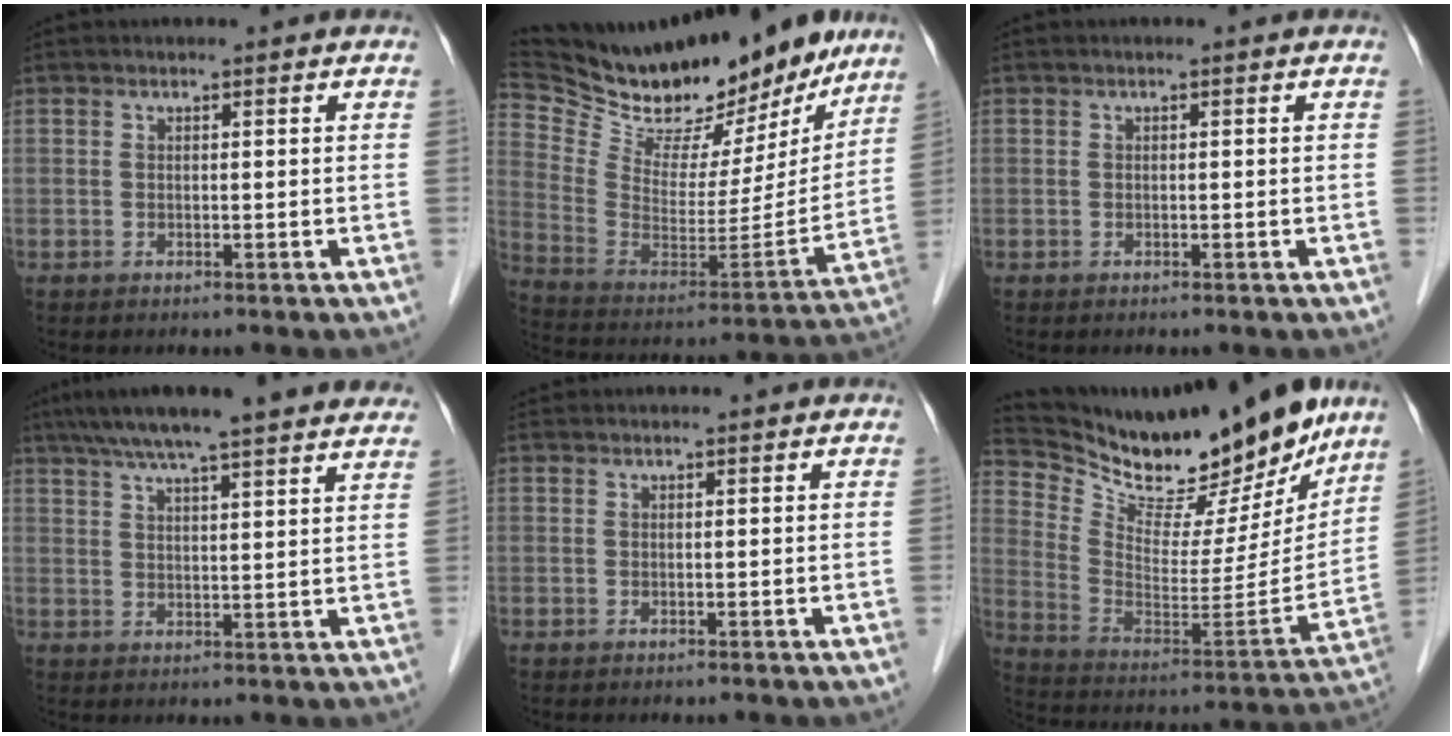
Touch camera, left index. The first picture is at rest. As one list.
[{"total": 28.3, "force": [25.2, 7.9, 10.3], "torque": [-0.190, -0.037, 0.376]}, {"total": 0.0}, {"total": 19.9, "force": [16.8, 1.8, 10.6], "torque": [-0.167, 0.040, 0.221]}, {"total": 2.3, "force": [2.2, 0.3, 0.3], "torque": [-0.010, 0.028, 0.035]}, {"total": 24.8, "force": [21.5, 5.8, 10.7], "torque": [-0.185, -0.038, 0.332]}]